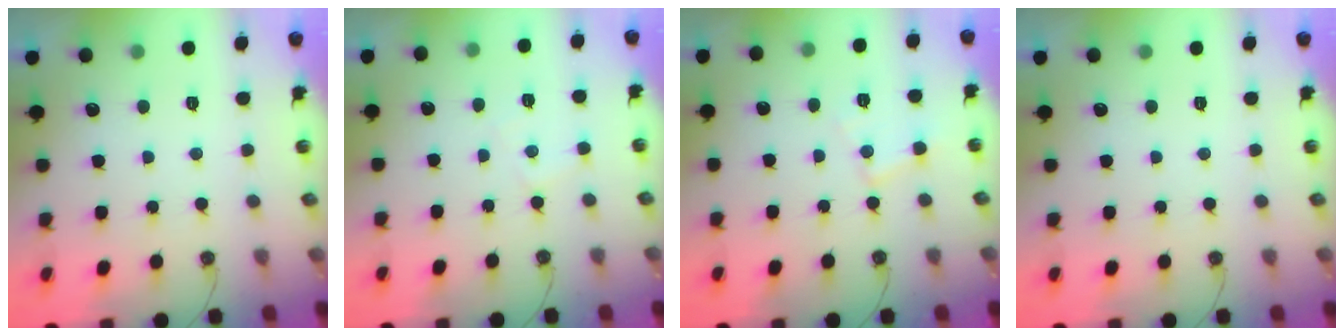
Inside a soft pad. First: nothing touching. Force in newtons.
{"total": 4.8, "press": 4.8, "slide": 0.5}
{"total": 6.8, "press": 6.8, "slide": 0.4}
{"total": 0.0}